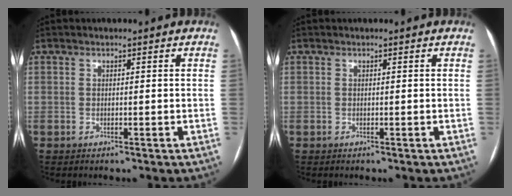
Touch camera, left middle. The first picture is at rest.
{"total": 0.0}